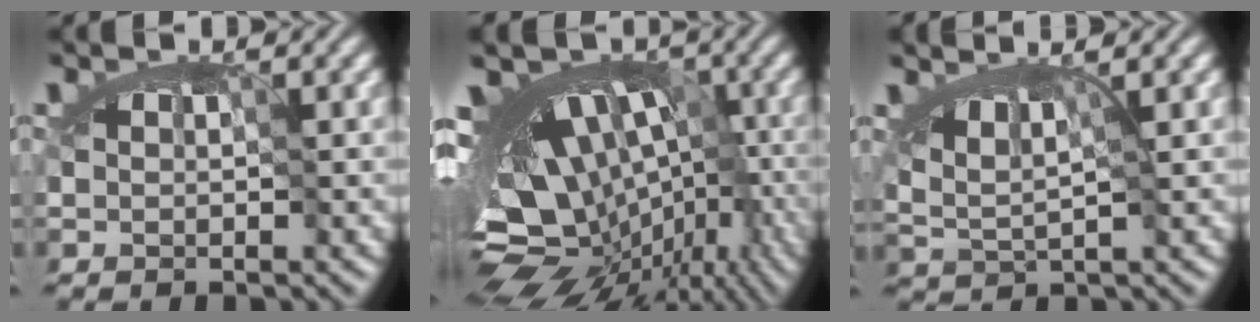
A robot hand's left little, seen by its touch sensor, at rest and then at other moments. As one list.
[{"total": 12.3, "force": [-5.7, 6.3, 8.8], "torque": [-0.075, -0.008, -0.080]}, {"total": 2.1, "force": [0.1, 0.8, 2.0], "torque": [-0.023, 0.001, -0.004]}]